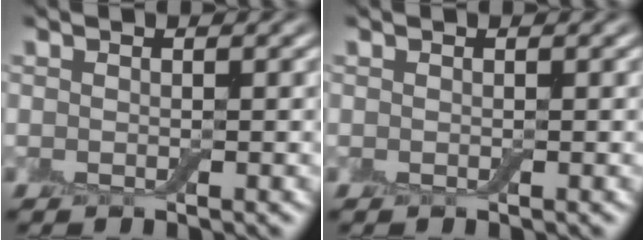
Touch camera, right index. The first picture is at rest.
{"total": 0.0}